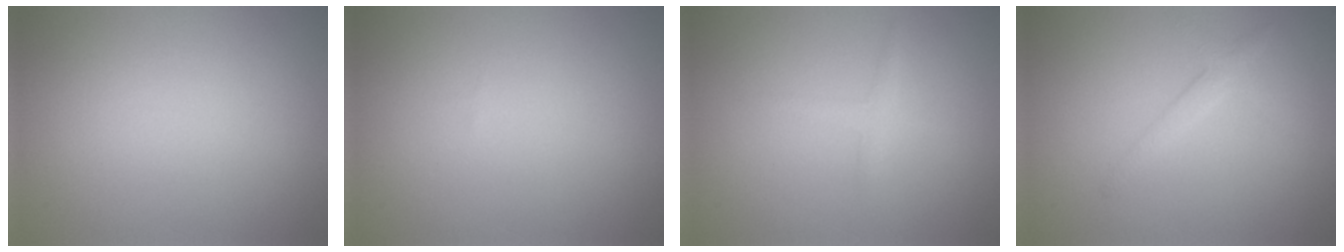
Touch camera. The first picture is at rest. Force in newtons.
{"total": 0.0}
{"total": 1.2, "press": 1.2, "slide": 0.1}
{"total": 1.8, "press": 1.8, "slide": 0.1}